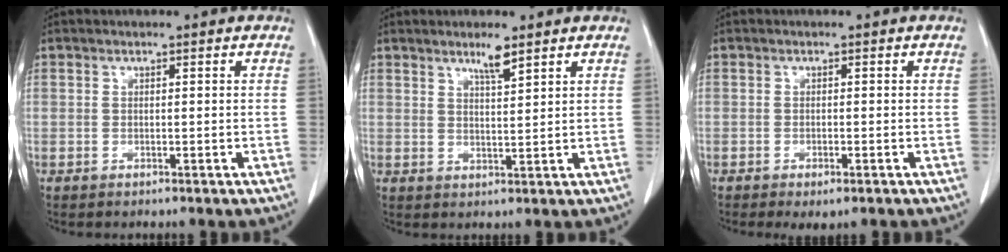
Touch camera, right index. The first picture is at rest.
{"total": 3.2, "force": [2.4, 0.1, 2.1], "torque": [-0.041, -0.004, 0.044]}
{"total": 2.6, "force": [-1.6, 0.7, 1.9], "torque": [-0.025, -0.005, -0.019]}